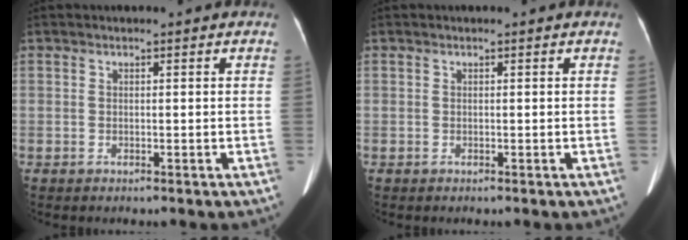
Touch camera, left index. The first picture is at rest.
{"total": 0.0}